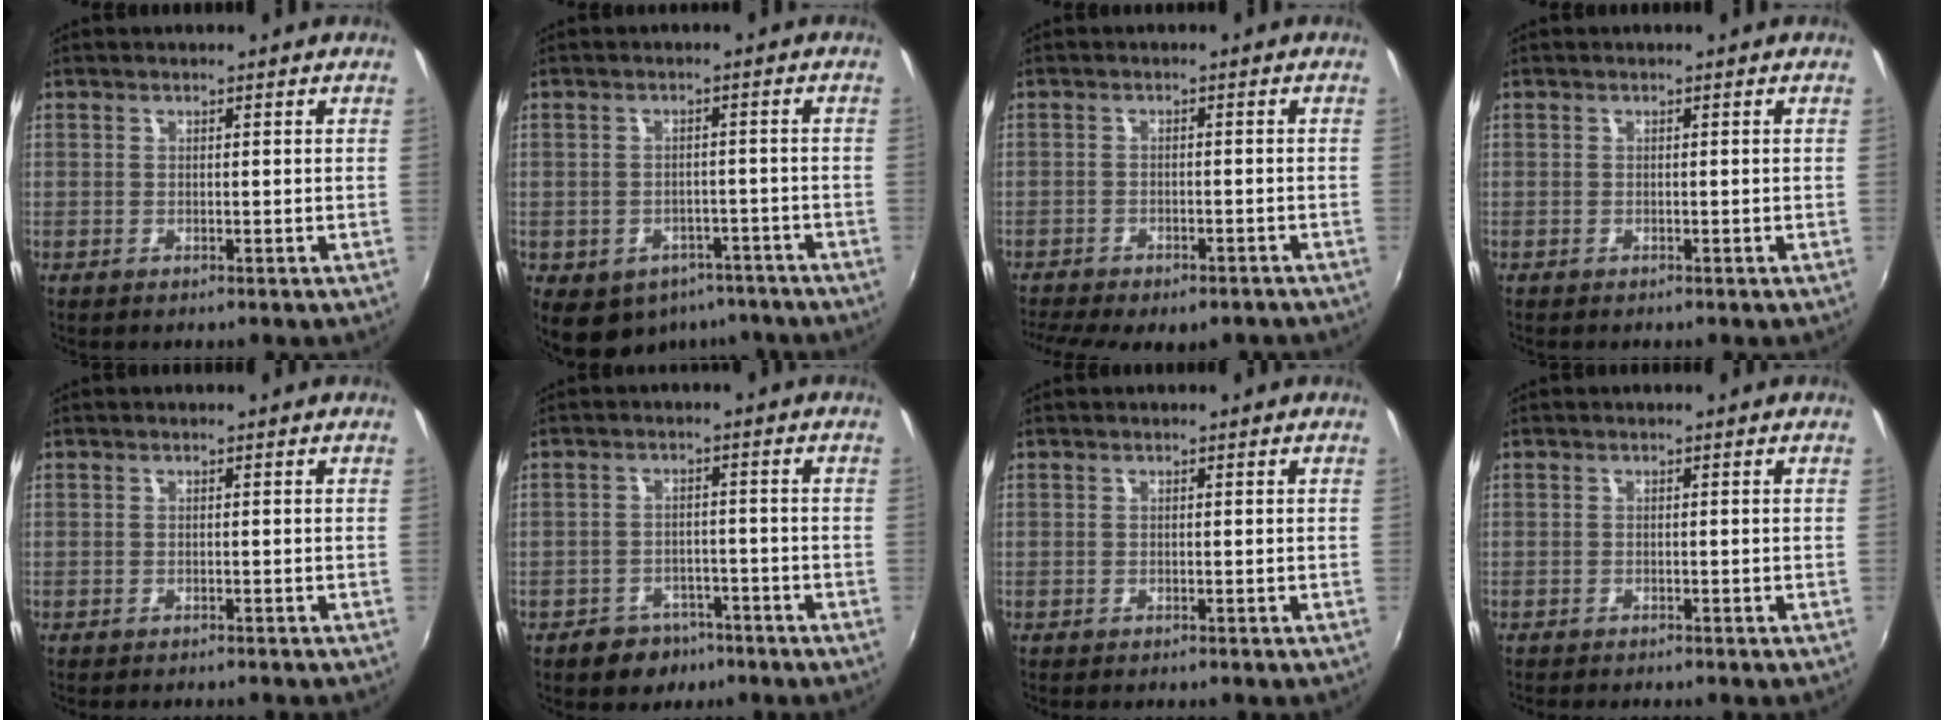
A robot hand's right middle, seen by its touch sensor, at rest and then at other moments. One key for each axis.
{"total": 12.1, "fx": -7.4, "fy": 8.2, "fz": 5.0, "tx": -0.116, "ty": -0.004, "tz": -0.081}
{"total": 12.3, "fx": -9.7, "fy": 4.4, "fz": 6.2, "tx": -0.141, "ty": -0.037, "tz": -0.136}
{"total": 0.0}
{"total": 2.4, "fx": -2.2, "fy": 0.4, "fz": 0.8, "tx": -0.022, "ty": -0.010, "tz": -0.033}
{"total": 6.0, "fx": -4.2, "fy": 4.1, "fz": 1.3, "tx": -0.041, "ty": 0.013, "tz": -0.054}
{"total": 0.8, "fx": -0.7, "fy": 0.2, "fz": 0.2, "tx": -0.007, "ty": -0.003, "tz": -0.012}
{"total": 2.1, "fx": -2.0, "fy": 0.1, "fz": 0.7, "tx": -0.024, "ty": -0.011, "tz": -0.035}